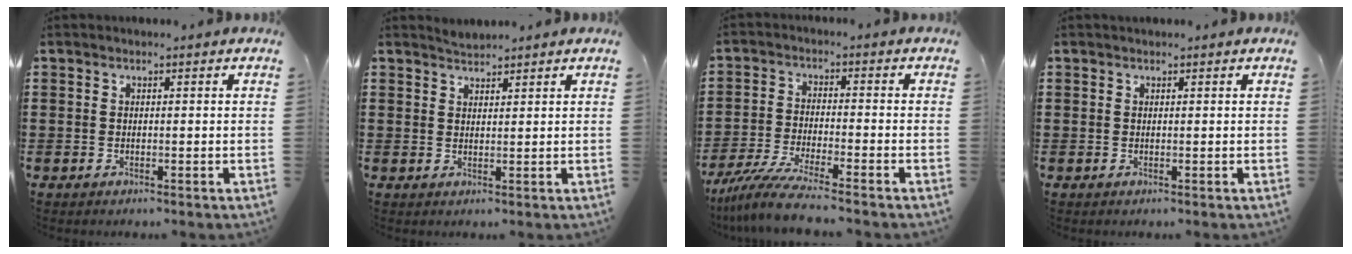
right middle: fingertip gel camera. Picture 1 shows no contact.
{"total": 1.5, "force": [1.5, 0.1, -0.2], "torque": [-0.001, 0.003, 0.029]}
{"total": 6.7, "force": [-5.8, -0.2, 3.3], "torque": [-0.083, -0.020, -0.116]}
{"total": 0.0}